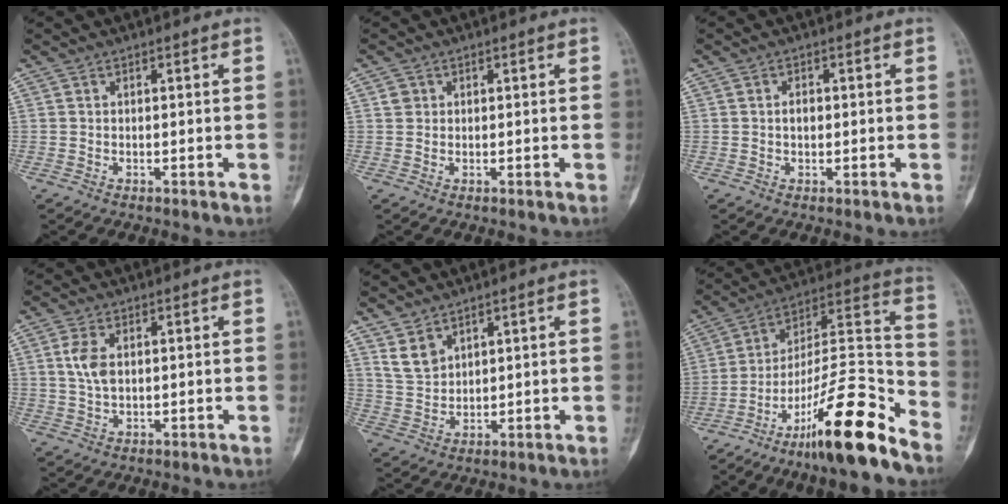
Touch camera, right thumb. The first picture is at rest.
{"total": 1.6, "force": [0.6, 1.4, 0.4], "torque": [0.003, 0.000, 0.007]}
{"total": 1.9, "force": [0.0, 1.3, 1.4], "torque": [-0.020, 0.002, -0.001]}
{"total": 4.7, "force": [1.1, 2.7, 3.7], "torque": [-0.081, 0.000, 0.022]}
{"total": 5.1, "force": [3.5, 3.1, 2.2], "torque": [-0.031, -0.022, 0.082]}
{"total": 21.6, "force": [-14.9, 3.5, 15.3], "torque": [-0.255, 0.104, -0.248]}